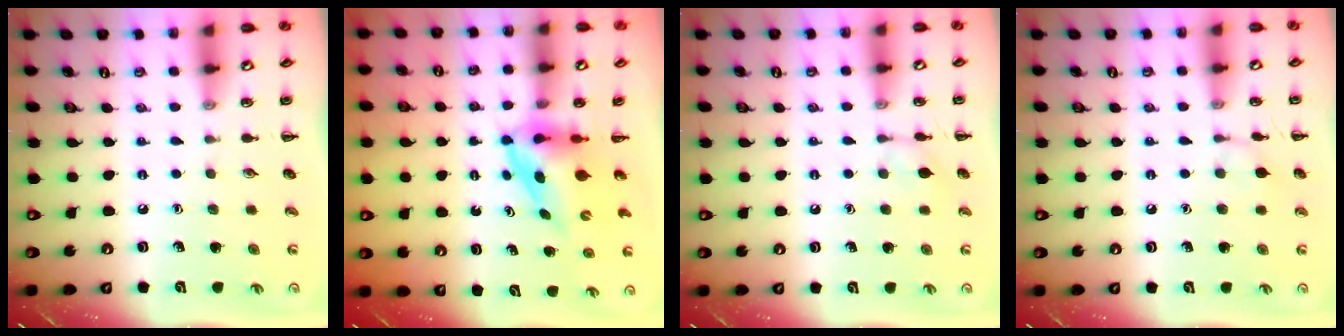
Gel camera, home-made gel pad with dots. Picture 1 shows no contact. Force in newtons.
{"total": 3.9, "press": 3.8, "slide": 0.7}
{"total": 5.0, "press": 5.0, "slide": 0.5}
{"total": 6.1, "press": 5.9, "slide": 1.7}